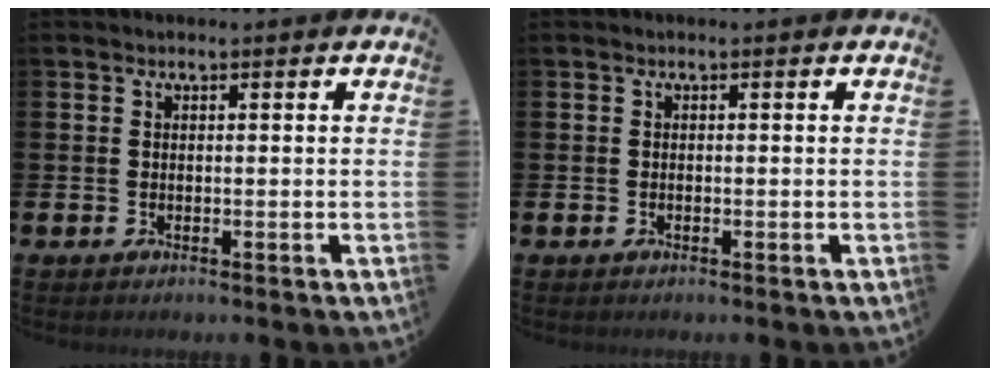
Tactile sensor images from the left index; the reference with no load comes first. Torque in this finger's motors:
{"motor_torque": [-0.13, 0.06, -0.05, -0.01]}